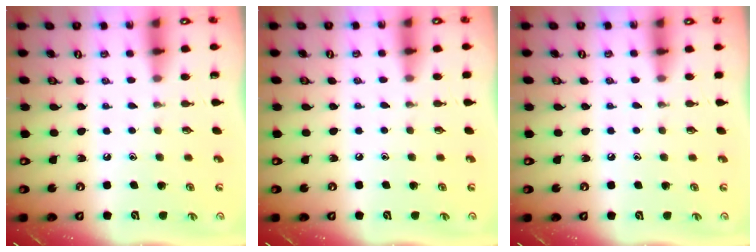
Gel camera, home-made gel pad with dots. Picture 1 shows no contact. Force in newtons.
{"total": 2.5, "press": 2.4, "slide": 0.4}
{"total": 2.6, "press": 2.6, "slide": 0.4}